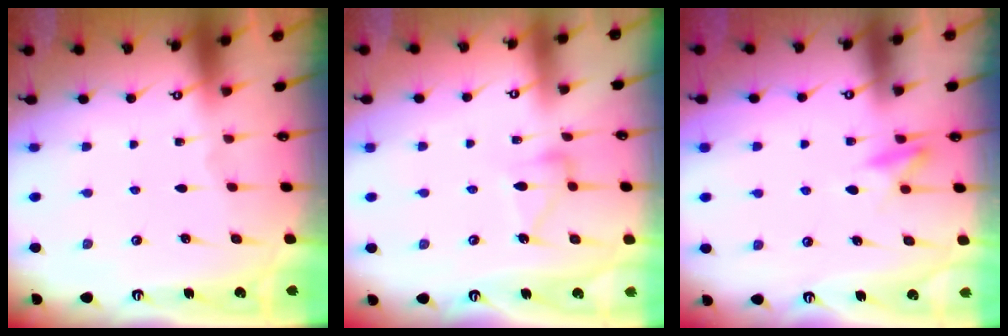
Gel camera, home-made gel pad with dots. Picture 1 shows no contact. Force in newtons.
{"total": 9.1, "press": 9.1, "slide": 0.5}
{"total": 10.0, "press": 9.9, "slide": 1.5}